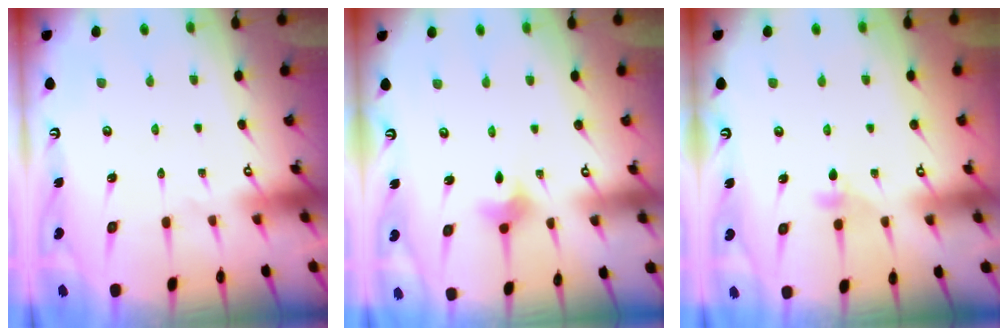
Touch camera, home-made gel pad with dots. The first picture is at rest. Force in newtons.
{"total": 2.8, "press": 2.7, "slide": 0.4}
{"total": 3.2, "press": 3.1, "slide": 0.7}